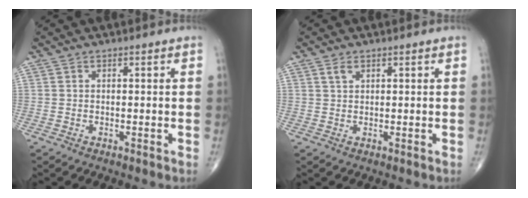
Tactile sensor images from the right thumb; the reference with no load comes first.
{"total": 1.7, "force": [1.0, 0.9, 1.0], "torque": [-0.017, 0.001, 0.020]}